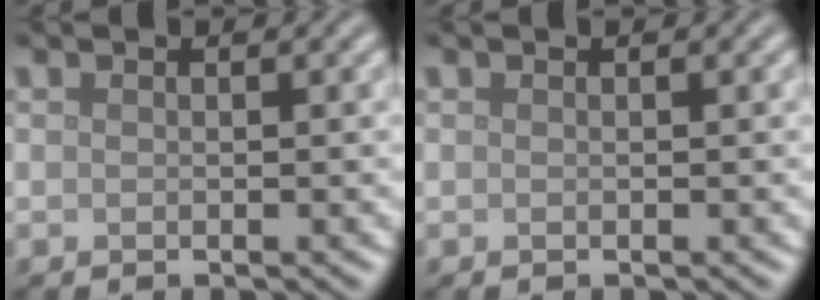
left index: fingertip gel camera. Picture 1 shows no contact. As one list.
[{"total": 0.0}]